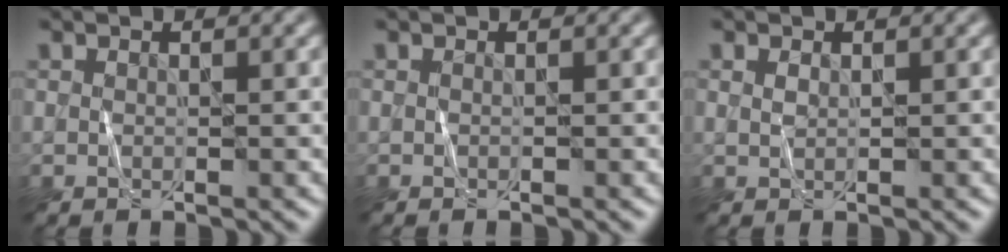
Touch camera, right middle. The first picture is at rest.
{"total": 0.0}
{"total": 0.7, "force": [0.5, 0.3, 0.3], "torque": [-0.010, 0.001, 0.010]}